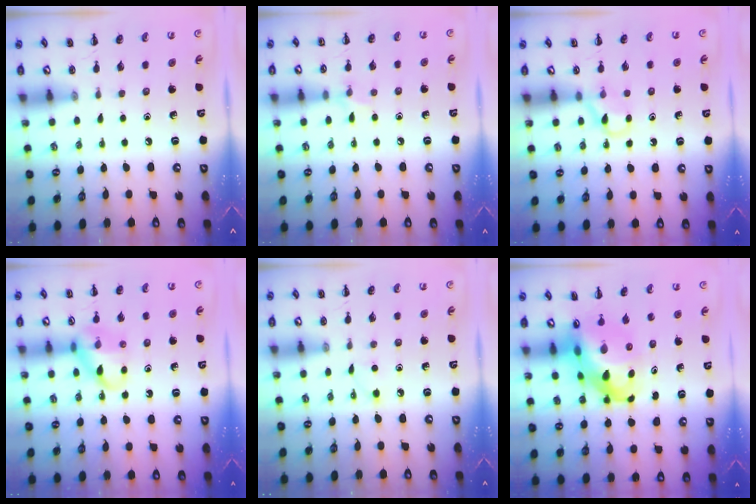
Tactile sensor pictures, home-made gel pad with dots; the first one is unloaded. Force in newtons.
{"total": 5.5, "press": 5.2, "slide": 1.6}
{"total": 3.9, "press": 3.7, "slide": 1.4}
{"total": 13.0, "press": 12.9, "slide": 2.0}
{"total": 2.2, "press": 2.0, "slide": 0.8}
{"total": 10.5, "press": 10.0, "slide": 3.0}